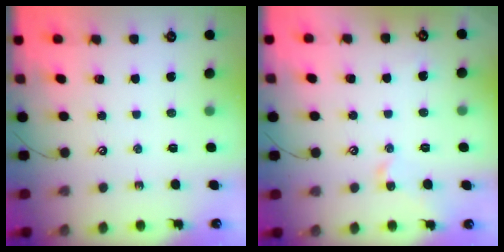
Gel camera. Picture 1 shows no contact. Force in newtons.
{"total": 2.5, "press": 2.4, "slide": 0.7}